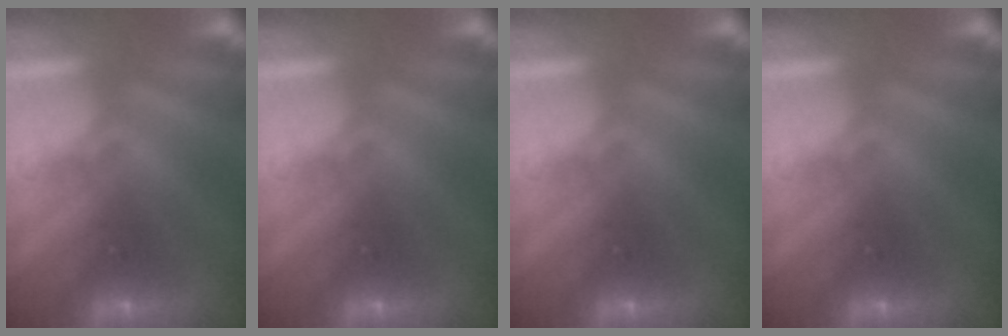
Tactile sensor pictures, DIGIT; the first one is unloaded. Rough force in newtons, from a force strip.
{"total": 0.0}
{"total": 0.0}
{"total": 0.0}